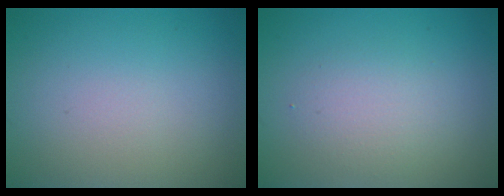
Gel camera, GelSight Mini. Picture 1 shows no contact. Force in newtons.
{"total": 2.3, "press": 2.3, "slide": 0.2}